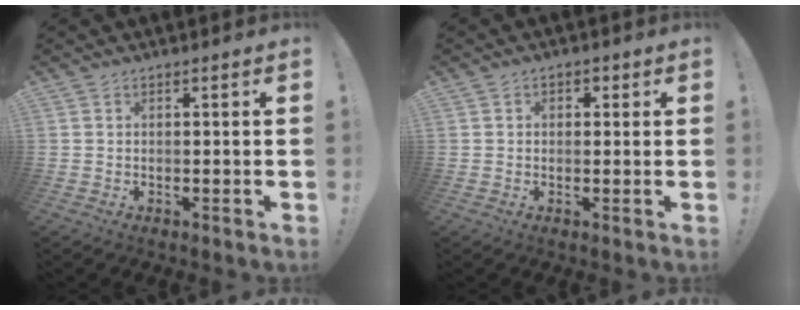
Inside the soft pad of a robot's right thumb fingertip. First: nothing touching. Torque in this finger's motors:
{"motor_torque": [0.07, -0.20, -0.08, 0.37, 0.06]}